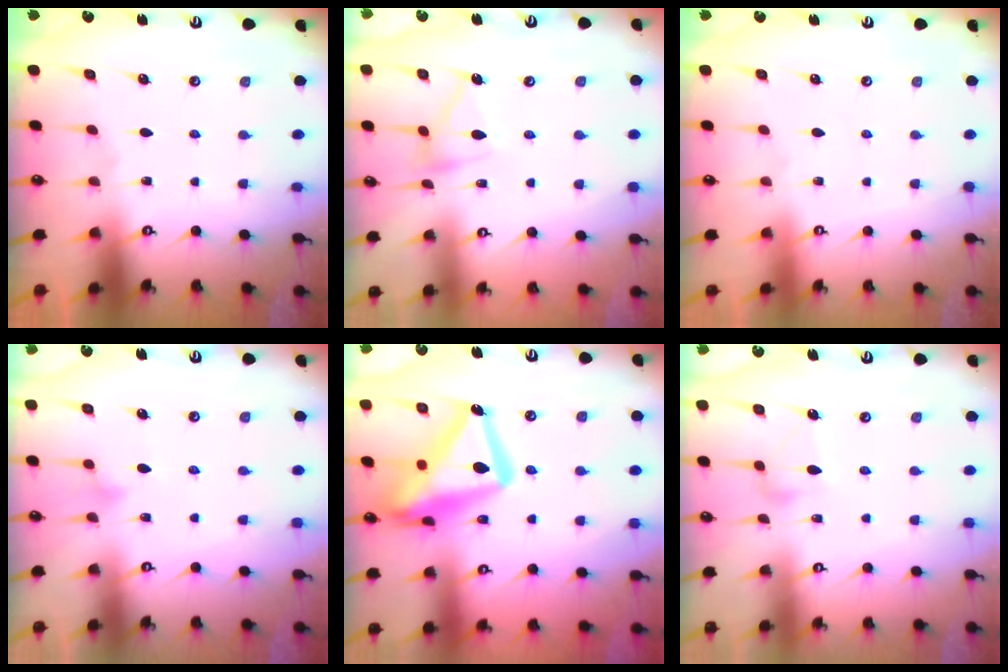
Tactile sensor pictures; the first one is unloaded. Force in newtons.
{"total": 11.0, "press": 10.9, "slide": 0.6}
{"total": 3.9, "press": 3.9, "slide": 0.1}
{"total": 7.3, "press": 7.3, "slide": 0.4}
{"total": 18.7, "press": 18.6, "slide": 1.9}
{"total": 8.7, "press": 8.7, "slide": 0.4}